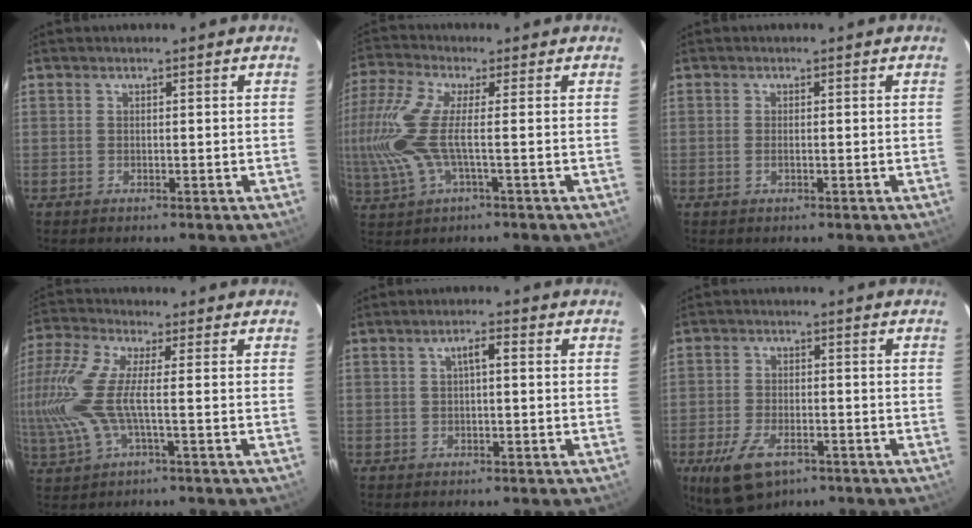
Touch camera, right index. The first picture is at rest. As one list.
[{"total": 12.2, "force": [-1.1, 2.4, 11.9], "torque": [-0.262, -0.004, -0.021]}, {"total": 1.0, "force": [-0.2, 0.4, 0.9], "torque": [-0.019, 0.000, -0.005]}, {"total": 12.7, "force": [-1.3, 2.7, 12.3], "torque": [-0.264, -0.006, -0.025]}, {"total": 2.3, "force": [0.3, 0.5, 2.2], "torque": [-0.042, 0.010, 0.006]}, {"total": 9.5, "force": [-5.6, 4.6, 6.1], "torque": [-0.139, -0.020, -0.094]}]